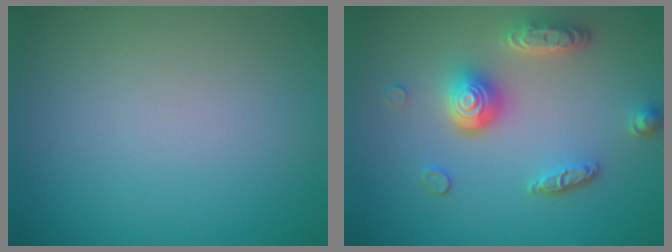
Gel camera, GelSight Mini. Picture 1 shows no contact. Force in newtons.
{"total": 5.0, "press": 3.7, "slide": 3.3}